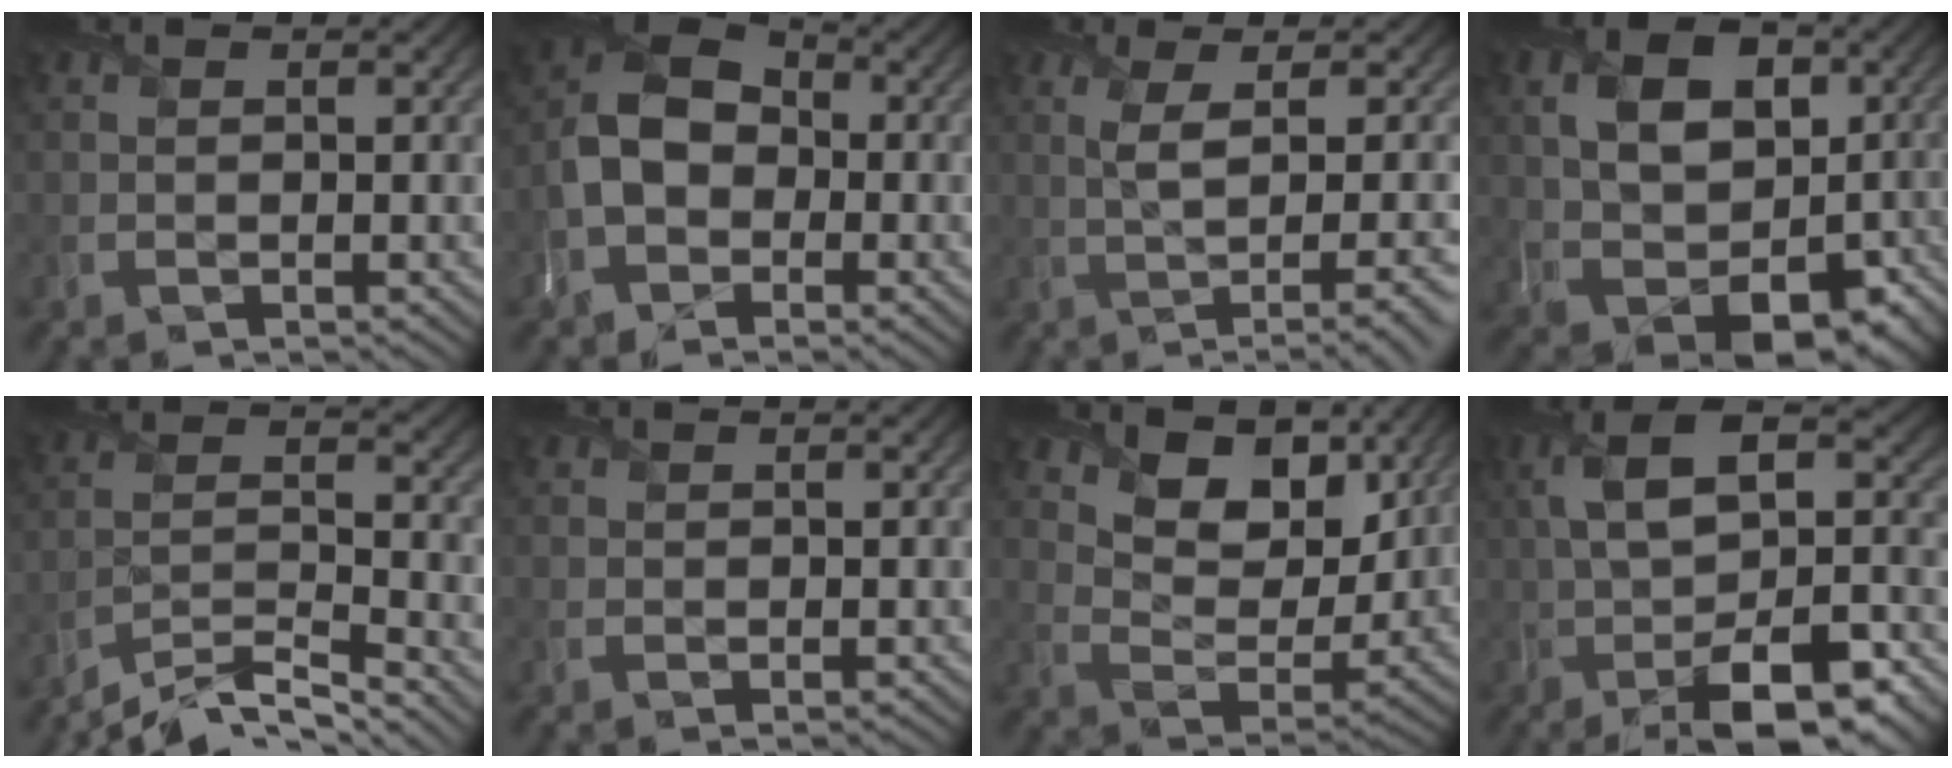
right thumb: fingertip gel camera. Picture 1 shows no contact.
{"total": 8.2, "force": [-2.2, 6.0, 5.1], "torque": [-0.115, 0.000, -0.059]}
{"total": 7.2, "force": [0.3, 1.9, 6.9], "torque": [-0.094, 0.011, 0.005]}
{"total": 13.0, "force": [-0.4, 8.9, 9.4], "torque": [-0.171, -0.016, 0.001]}
{"total": 8.0, "force": [-6.8, 1.4, 3.9], "torque": [-0.068, 0.001, -0.133]}
{"total": 0.7, "force": [0.4, 0.5, 0.2], "torque": [-0.006, -0.003, 0.011]}
{"total": 9.9, "force": [5.9, 5.6, 5.7], "torque": [-0.116, -0.010, 0.094]}
{"total": 17.3, "force": [-3.3, 7.3, 15.4], "torque": [-0.272, 0.004, -0.044]}